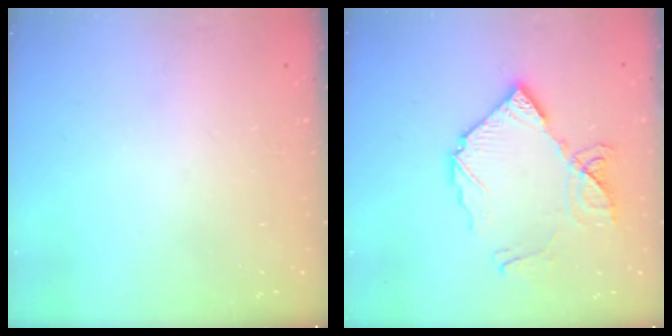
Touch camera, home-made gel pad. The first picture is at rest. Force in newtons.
{"total": 14.1, "press": 14.0, "slide": 1.7}